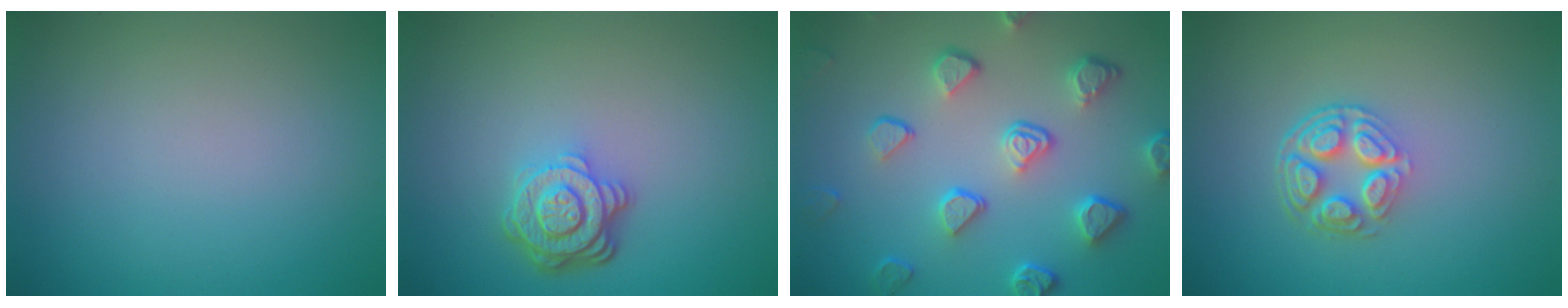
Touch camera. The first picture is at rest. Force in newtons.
{"total": 4.2, "press": 3.3, "slide": 2.7}
{"total": 5.3, "press": 4.1, "slide": 3.3}
{"total": 4.4, "press": 3.3, "slide": 2.9}